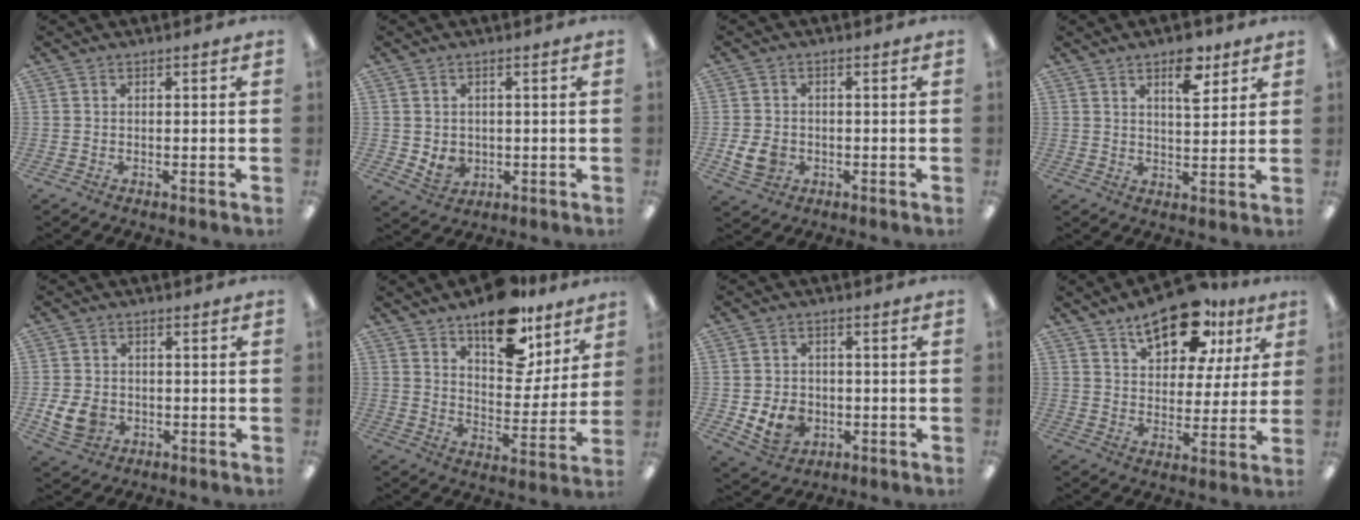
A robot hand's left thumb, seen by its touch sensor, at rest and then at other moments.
{"total": 3.8, "force": [0.6, 3.5, 1.3], "torque": [-0.010, 0.000, 0.011]}
{"total": 5.5, "force": [-1.3, 4.4, 3.0], "torque": [-0.060, 0.002, -0.024]}
{"total": 8.4, "force": [5.1, 3.6, 5.6], "torque": [-0.066, -0.026, 0.080]}
{"total": 6.7, "force": [-1.4, 5.4, 3.7], "torque": [-0.073, 0.003, -0.026]}
{"total": 15.7, "force": [11.6, 7.3, 7.7], "torque": [-0.101, -0.070, 0.200]}
{"total": 7.8, "force": [-1.8, 6.5, 4.0], "torque": [-0.086, 0.015, -0.028]}
{"total": 15.5, "force": [10.2, 7.7, 8.8], "torque": [-0.130, -0.041, 0.178]}